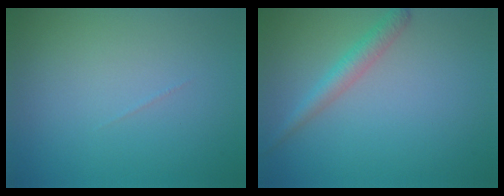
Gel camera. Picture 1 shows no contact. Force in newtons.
{"total": 2.2, "press": 2.2, "slide": 0.1}